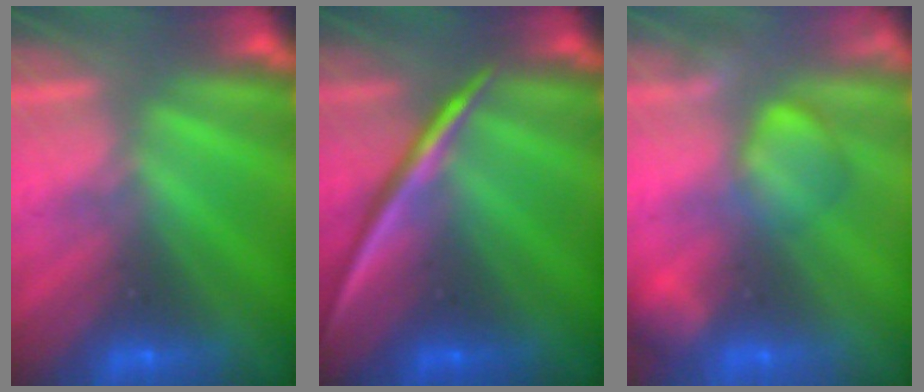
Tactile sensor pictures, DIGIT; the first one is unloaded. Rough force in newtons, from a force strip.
{"total": 2.2}
{"total": 2.4}